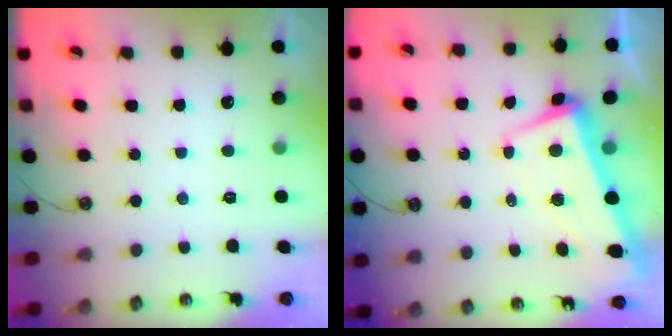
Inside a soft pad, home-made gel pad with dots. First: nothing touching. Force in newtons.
{"total": 2.2, "press": 0.3, "slide": 2.1}